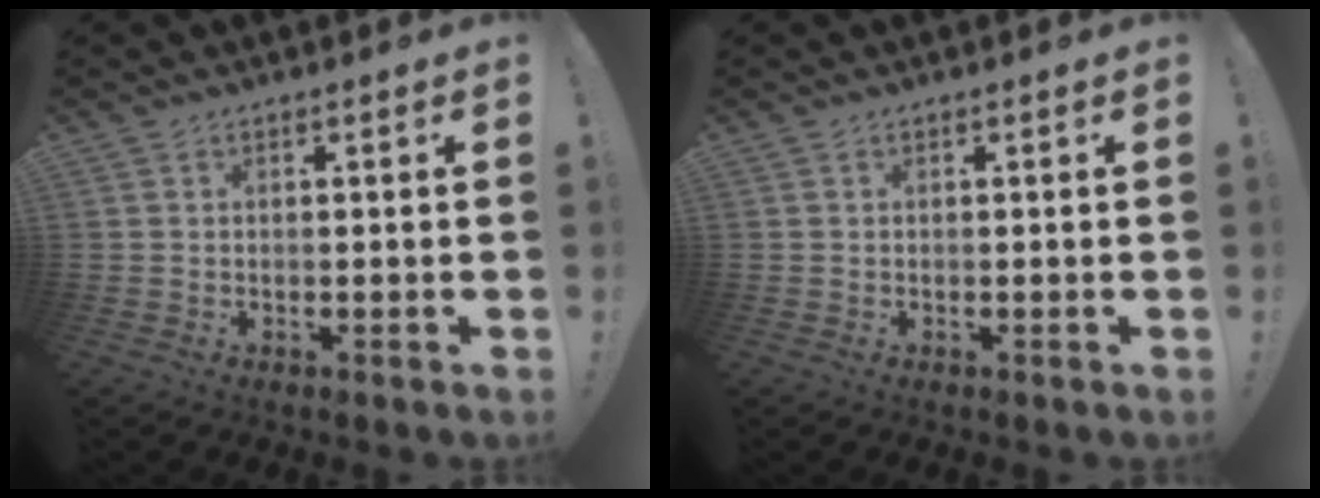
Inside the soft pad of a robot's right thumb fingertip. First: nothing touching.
{"total": 0.0}